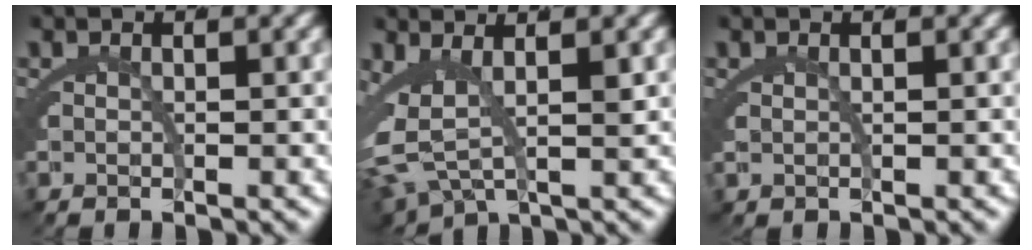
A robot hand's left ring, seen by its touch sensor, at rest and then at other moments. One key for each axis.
{"total": 7.0, "fx": 0.3, "fy": 5.1, "fz": 4.8, "tx": -0.126, "ty": -0.028, "tz": 0.016}
{"total": 0.0}